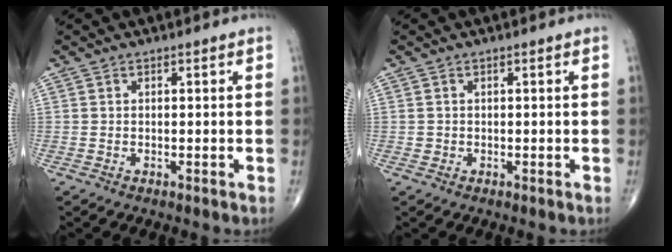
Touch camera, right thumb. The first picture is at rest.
{"total": 0.6, "force": [0.0, 0.6, 0.1], "torque": [0.001, 0.002, 0.001]}